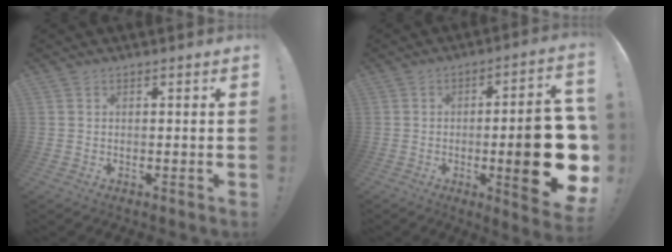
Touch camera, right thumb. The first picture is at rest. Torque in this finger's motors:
{"motor_torque": [1.95, 3.06, 1.59, -1.18, 0.13]}